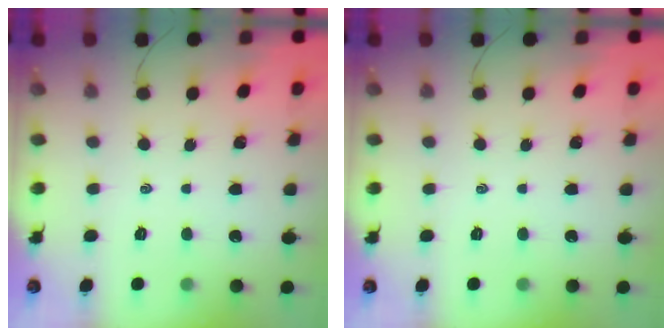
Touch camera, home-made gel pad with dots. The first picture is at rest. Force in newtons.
{"total": 0.0}